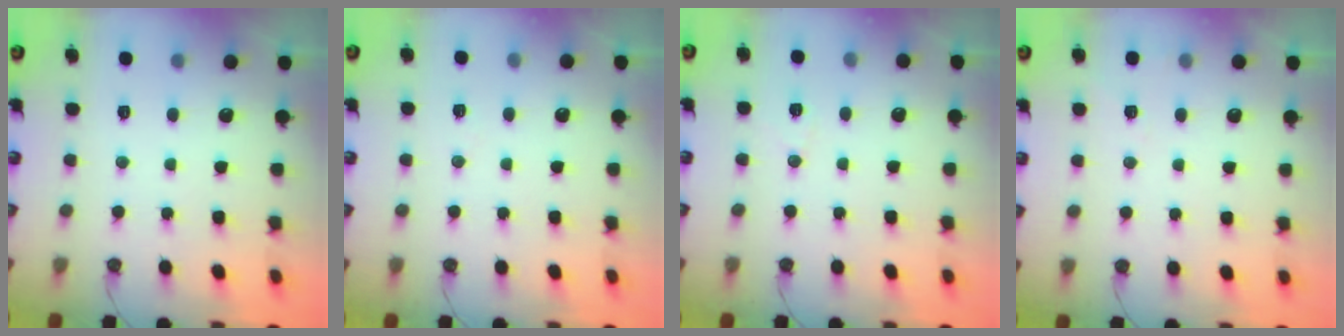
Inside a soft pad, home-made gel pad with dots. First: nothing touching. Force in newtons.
{"total": 4.2, "press": 3.7, "slide": 1.9}
{"total": 5.3, "press": 4.8, "slide": 2.3}
{"total": 3.9, "press": 3.4, "slide": 1.9}